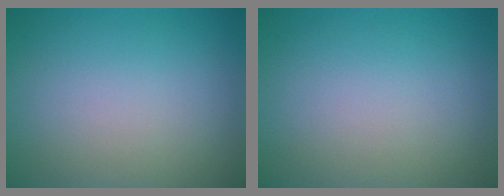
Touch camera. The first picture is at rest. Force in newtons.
{"total": 0.0}